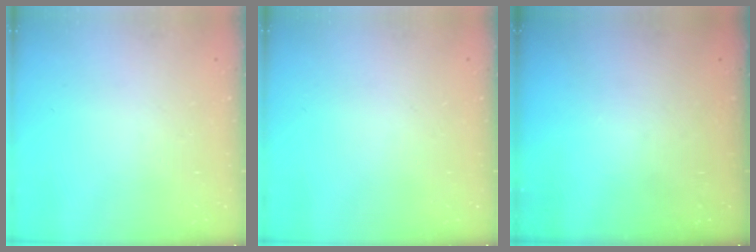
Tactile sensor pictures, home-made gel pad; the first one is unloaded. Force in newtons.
{"total": 0.0}
{"total": 0.0}